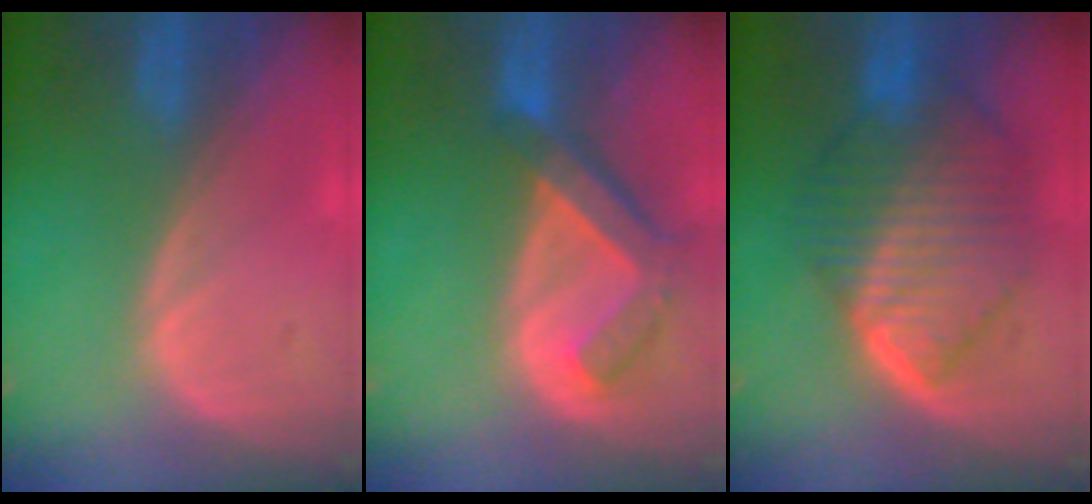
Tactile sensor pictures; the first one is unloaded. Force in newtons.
{"total": 7.4, "press": 6.4, "slide": 3.6}
{"total": 10.5, "press": 10.5, "slide": 0.9}